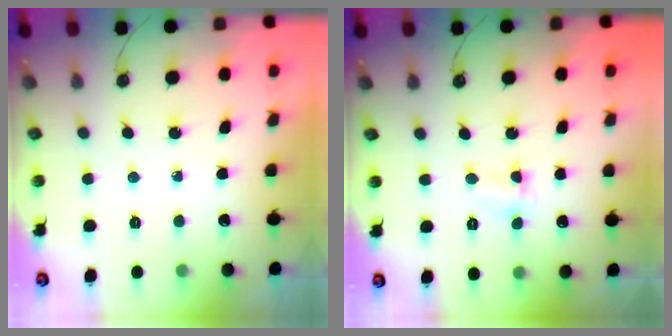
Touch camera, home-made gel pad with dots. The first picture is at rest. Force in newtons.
{"total": 1.7, "press": 1.6, "slide": 0.6}